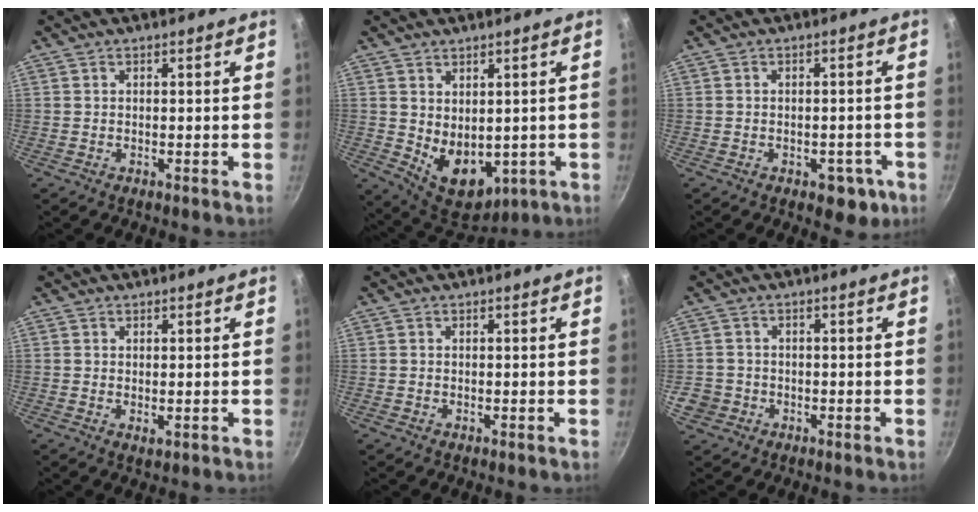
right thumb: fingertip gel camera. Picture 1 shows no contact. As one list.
[{"total": 10.5, "force": [0.0, 7.4, 7.5], "torque": [-0.085, -0.024, 0.029]}, {"total": 5.8, "force": [-2.5, 3.7, 3.7], "torque": [-0.017, 0.018, -0.018]}, {"total": 1.2, "force": [0.3, 0.7, 0.9], "torque": [-0.014, -0.005, 0.004]}, {"total": 0.0}, {"total": 4.8, "force": [-1.3, 4.5, 1.2], "torque": [-0.016, 0.020, -0.017]}]